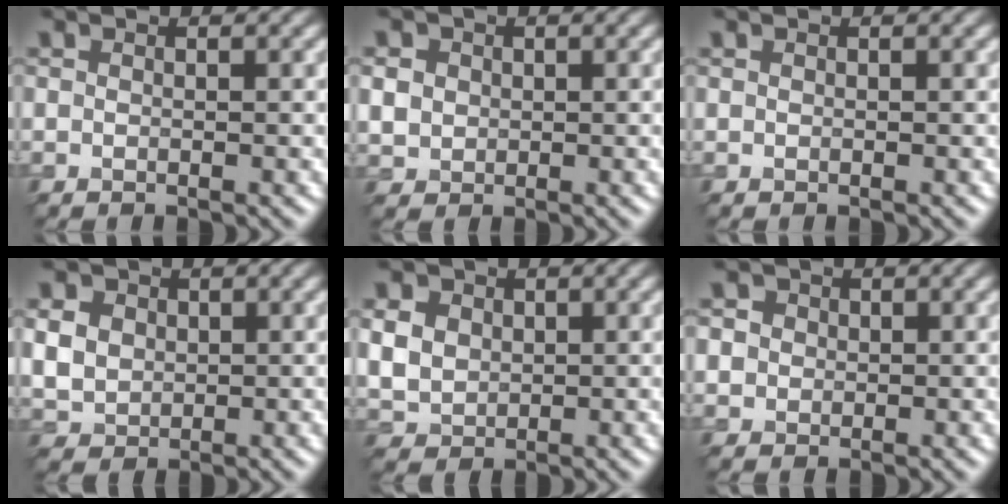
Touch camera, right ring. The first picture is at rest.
{"total": 2.8, "force": [0.6, 2.5, 1.2], "torque": [-0.043, 0.004, 0.016]}
{"total": 0.0}
{"total": 5.2, "force": [1.2, 4.3, 2.7], "torque": [-0.086, 0.012, 0.016]}
{"total": 5.8, "force": [1.4, 4.8, 3.0], "torque": [-0.092, 0.017, 0.019]}
{"total": 3.9, "force": [1.4, 3.2, 1.6], "torque": [-0.039, 0.015, 0.011]}